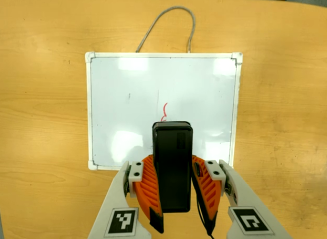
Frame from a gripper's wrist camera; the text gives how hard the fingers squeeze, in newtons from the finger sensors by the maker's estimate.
{"total": 8.9, "left": 7.9, "right": 10.0}